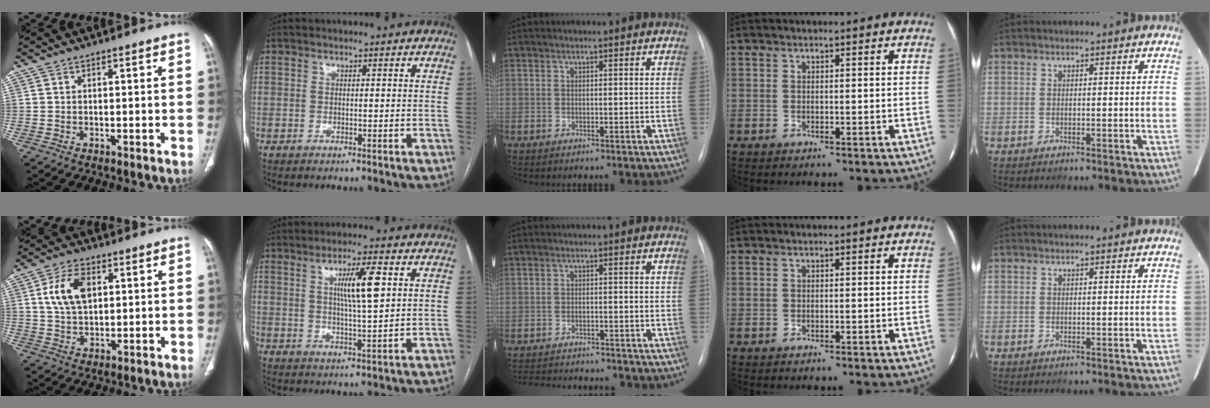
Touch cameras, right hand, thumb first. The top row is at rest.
{"thumb": {"total": 8.7, "force": [2.4, 5.2, 6.5], "torque": [-0.118, -0.001, 0.049]}, "index": {"total": 7.5, "force": [2.0, 0.6, 7.2], "torque": [-0.128, 0.002, 0.036]}, "middle": {"total": 10.7, "force": [-10.0, 2.1, 3.0], "torque": [-0.054, 0.003, -0.133]}}